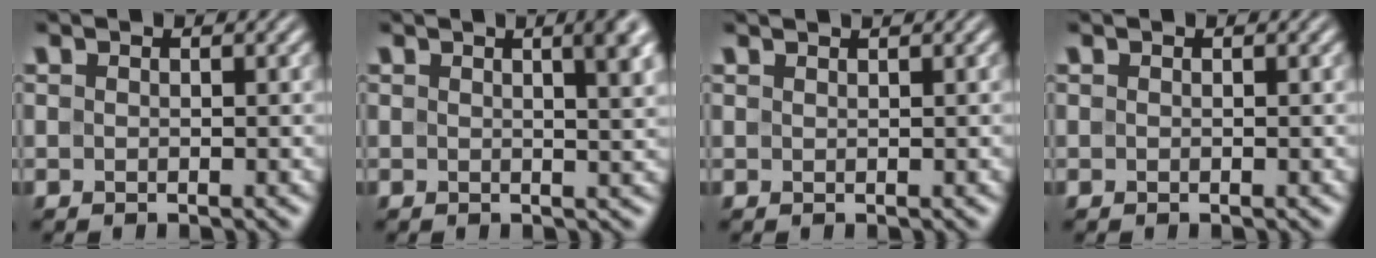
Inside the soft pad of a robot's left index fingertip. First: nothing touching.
{"total": 4.9, "force": [1.6, 1.7, 4.3], "torque": [-0.026, 0.020, 0.005]}
{"total": 0.8, "force": [0.7, 0.0, 0.4], "torque": [-0.008, 0.000, 0.005]}
{"total": 0.0}